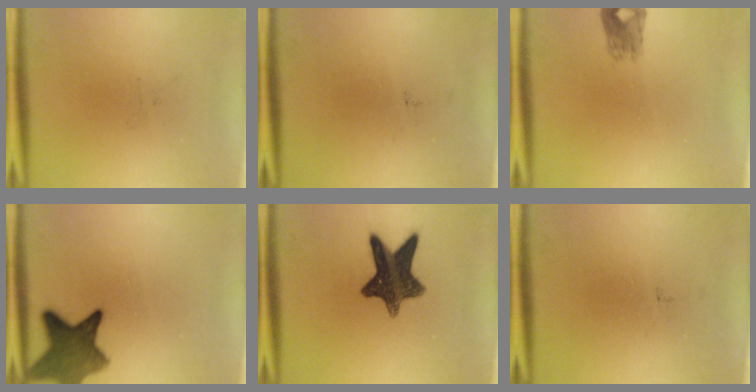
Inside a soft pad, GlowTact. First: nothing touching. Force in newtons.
{"total": 0.0}
{"total": 2.2}
{"total": 9.4}
{"total": 11.8}
{"total": 0.0}